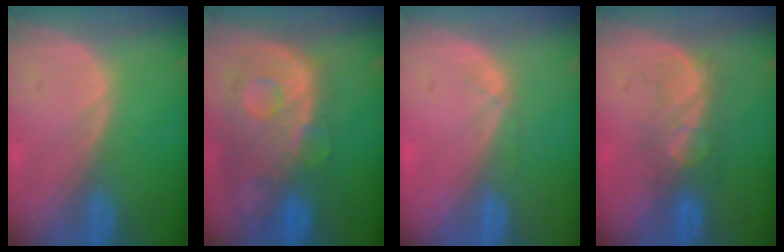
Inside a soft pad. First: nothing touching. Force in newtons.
{"total": 12.1, "press": 10.1, "slide": 6.7}
{"total": 1.4, "press": 1.3, "slide": 0.5}
{"total": 5.6, "press": 5.5, "slide": 1.3}